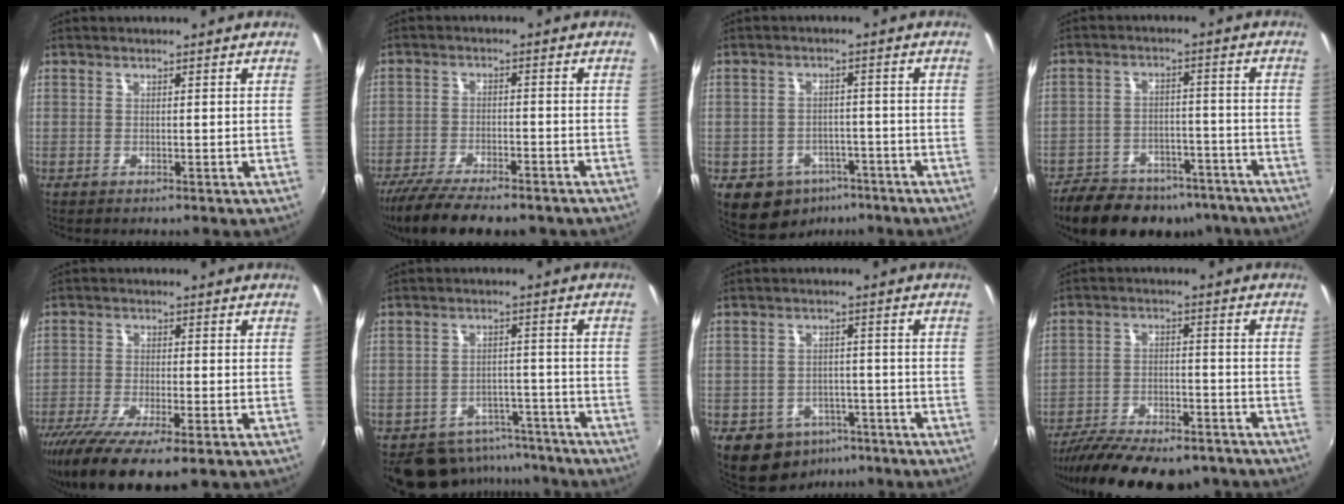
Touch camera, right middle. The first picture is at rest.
{"total": 14.8, "force": [-11.9, 3.9, 7.8], "torque": [-0.164, -0.038, -0.187]}
{"total": 8.7, "force": [-5.1, 6.5, 2.7], "torque": [-0.070, 0.011, -0.058]}
{"total": 19.4, "force": [-15.2, 8.8, 8.1], "torque": [-0.177, 0.007, -0.203]}
{"total": 12.9, "force": [-8.5, 3.1, 9.3], "torque": [-0.194, -0.049, -0.145]}
{"total": 12.7, "force": [-10.6, 6.3, 3.2], "torque": [-0.073, 0.025, -0.132]}
{"total": 10.4, "force": [-6.2, 7.5, 3.7], "torque": [-0.091, 0.011, -0.071]}
{"total": 19.0, "force": [-15.4, 6.2, 9.1], "torque": [-0.182, -0.028, -0.228]}